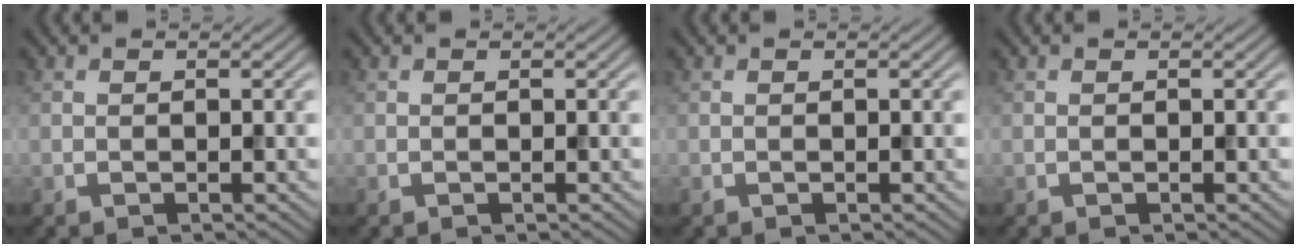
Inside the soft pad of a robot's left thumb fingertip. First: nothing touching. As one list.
[{"total": 0.0}, {"total": 0.0}, {"total": 0.0}]